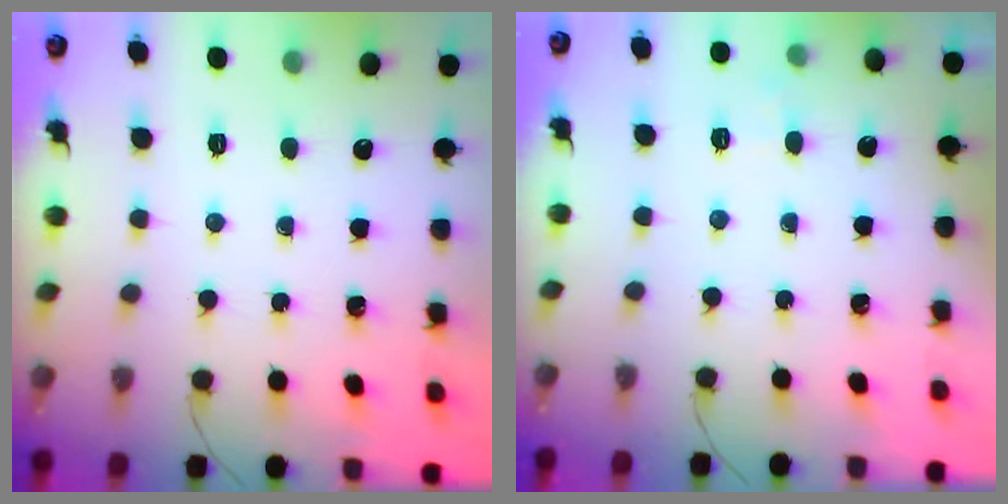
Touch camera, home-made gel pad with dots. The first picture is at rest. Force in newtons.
{"total": 3.9, "press": 3.4, "slide": 1.9}